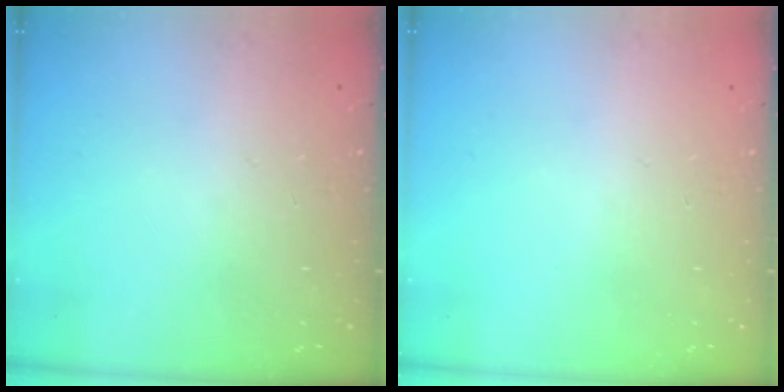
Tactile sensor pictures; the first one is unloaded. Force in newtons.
{"total": 0.0}